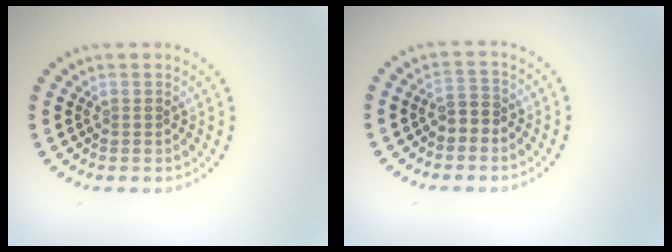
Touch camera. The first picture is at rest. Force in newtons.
{"total": 1.9, "press": 1.7, "slide": 0.7}